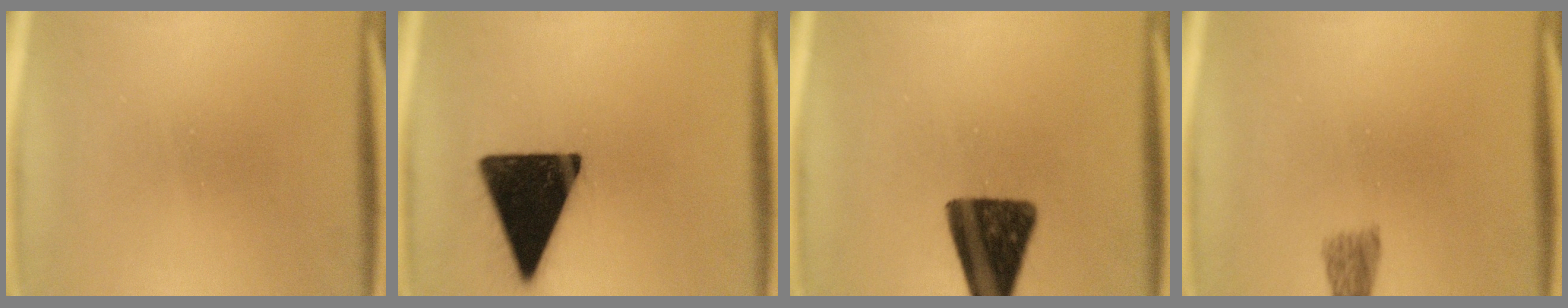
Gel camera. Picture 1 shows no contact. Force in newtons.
{"total": 18.4}
{"total": 14.6}
{"total": 3.3}